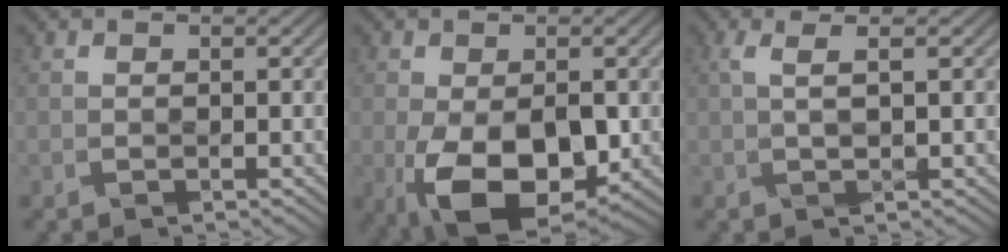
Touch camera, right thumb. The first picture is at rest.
{"total": 13.1, "force": [-3.9, 7.2, 10.3], "torque": [-0.192, -0.029, -0.049]}
{"total": 1.9, "force": [0.5, -0.5, 1.7], "torque": [-0.060, 0.002, 0.026]}